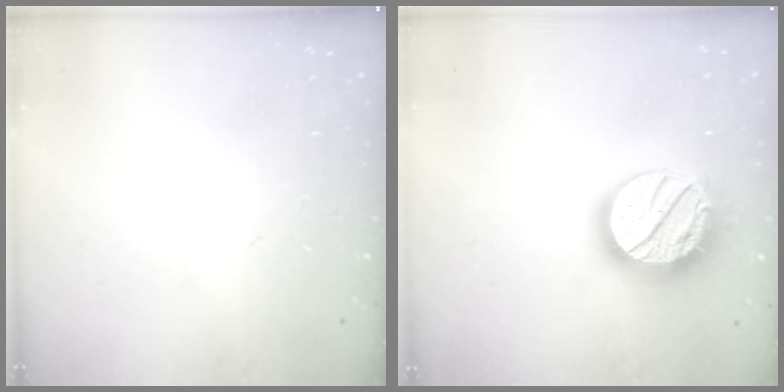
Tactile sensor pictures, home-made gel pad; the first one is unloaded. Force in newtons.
{"total": 18.6, "press": 18.5, "slide": 1.6}